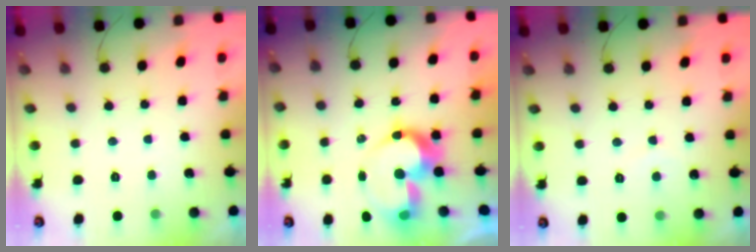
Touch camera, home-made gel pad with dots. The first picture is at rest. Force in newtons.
{"total": 13.2, "press": 13.1, "slide": 1.5}
{"total": 3.3, "press": 3.3, "slide": 0.2}